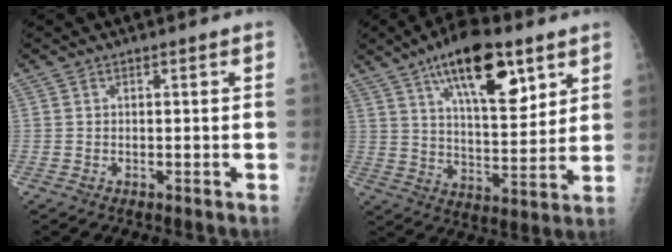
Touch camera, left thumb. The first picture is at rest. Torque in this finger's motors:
{"motor_torque": [2.16, 1.44, 1.64, -1.08, 0.22]}